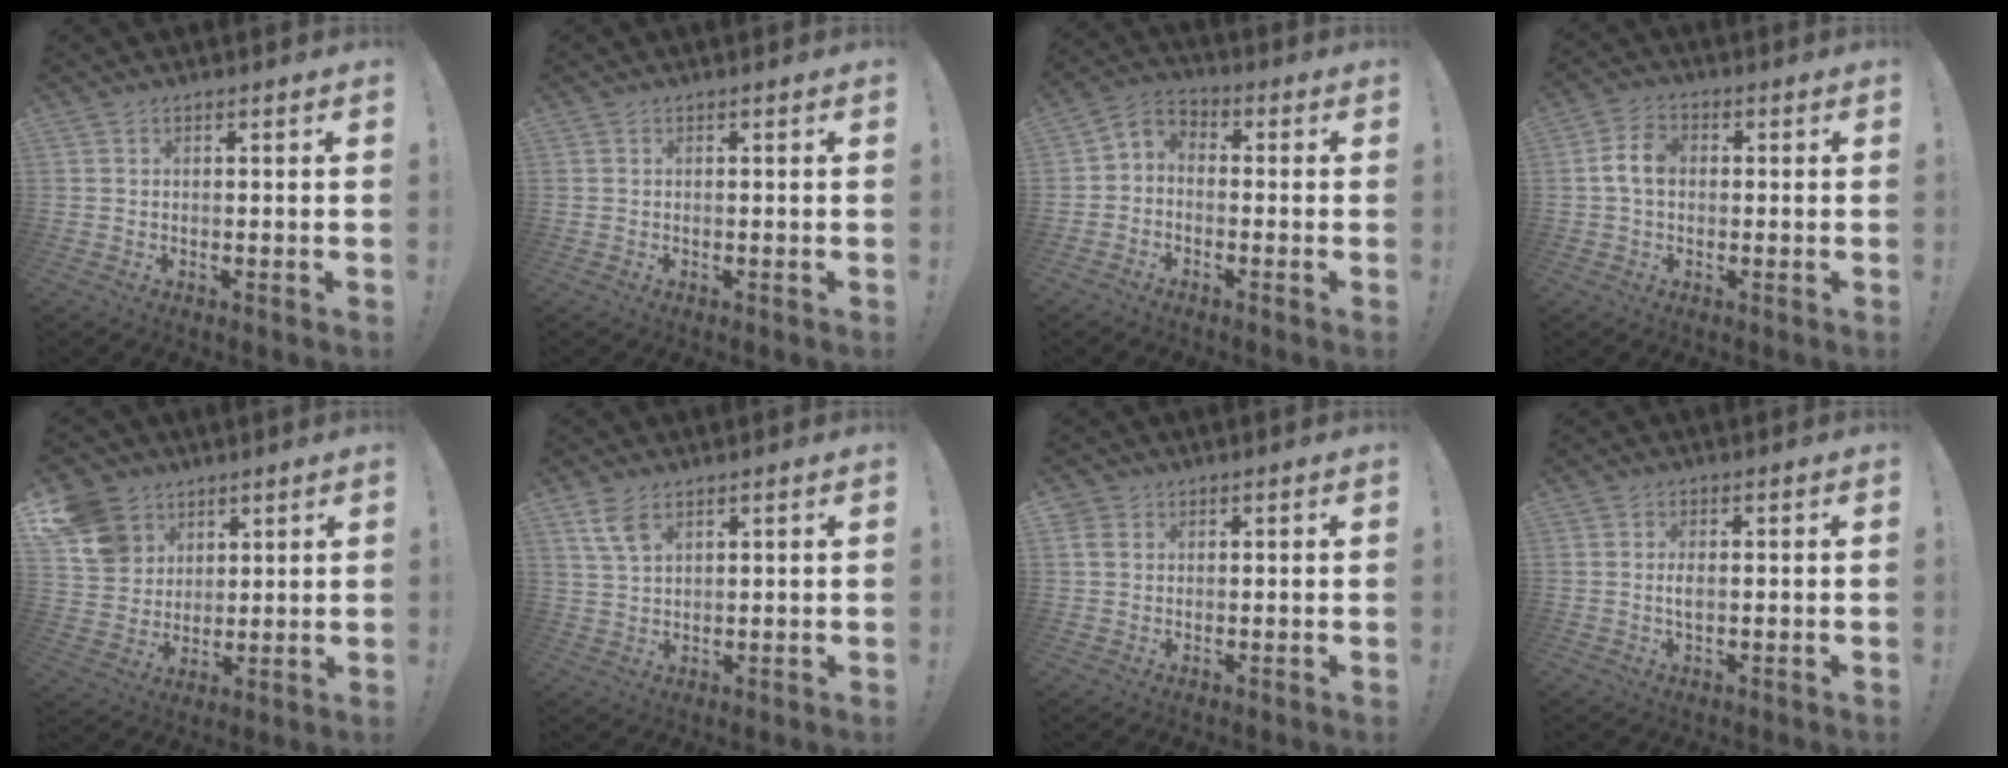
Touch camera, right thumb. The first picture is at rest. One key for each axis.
{"total": 0.0}
{"total": 4.7, "fx": -3.1, "fy": 3.0, "fz": 1.8, "tx": -0.046, "ty": 0.018, "tz": -0.056}
{"total": 6.8, "fx": 0.2, "fy": 4.6, "fz": 5.0, "tx": -0.088, "ty": 0.014, "tz": 0.006}
{"total": 13.1, "fx": 6.8, "fy": 10.4, "fz": 4.1, "tx": -0.069, "ty": -0.035, "tz": 0.143}
{"total": 6.0, "fx": 3.6, "fy": 3.0, "fz": 3.7, "tx": -0.068, "ty": -0.013, "tz": 0.069}
{"total": 3.2, "fx": 1.3, "fy": 2.5, "fz": 1.4, "tx": -0.036, "ty": 0.006, "tz": 0.029}
{"total": 2.2, "fx": 0.0, "fy": 0.9, "fz": 2.0, "tx": -0.030, "ty": -0.001, "tz": -0.003}